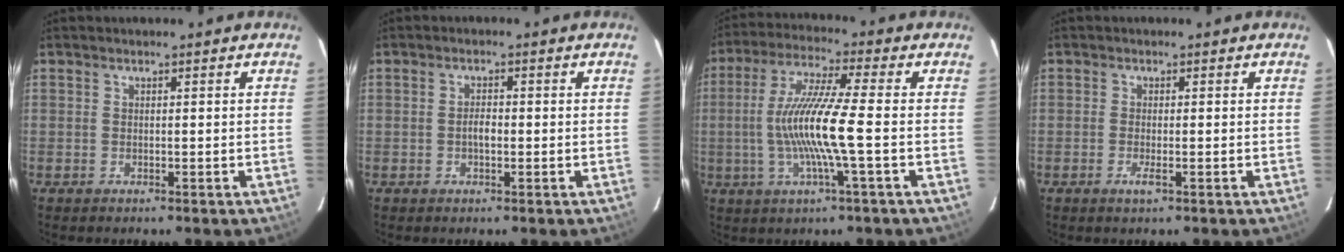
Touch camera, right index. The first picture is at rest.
{"total": 1.9, "force": [-0.4, 0.9, 1.6], "torque": [-0.032, 0.004, -0.008]}
{"total": 12.5, "force": [-1.9, -0.4, 12.3], "torque": [-0.241, -0.002, -0.035]}
{"total": 1.7, "force": [-0.8, 0.2, 1.5], "torque": [-0.031, -0.004, -0.014]}